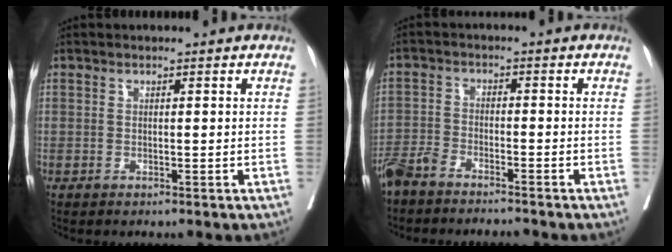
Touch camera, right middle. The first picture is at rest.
{"total": 6.1, "force": [-5.6, 0.7, 2.4], "torque": [-0.042, -0.007, -0.101]}